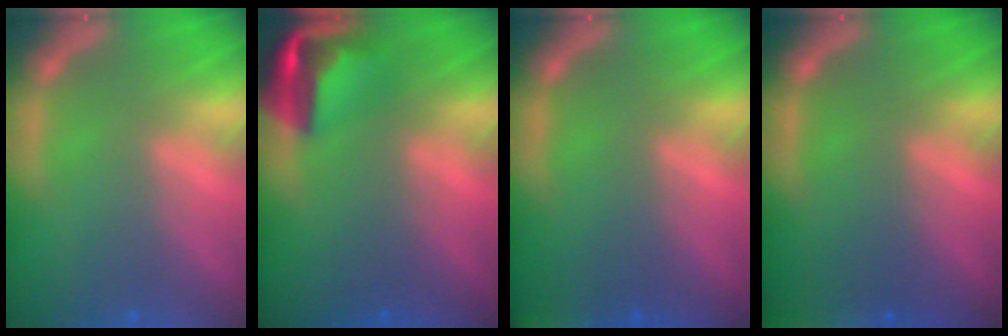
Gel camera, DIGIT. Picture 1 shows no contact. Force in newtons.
{"total": 5.5}
{"total": 2.4}
{"total": 8.0}